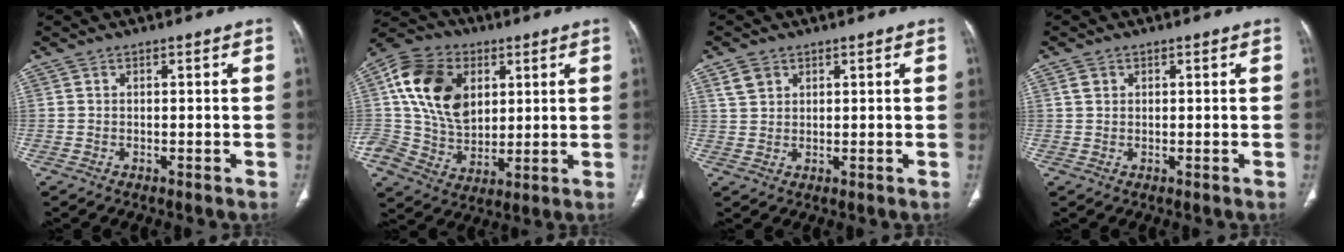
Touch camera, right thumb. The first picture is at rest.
{"total": 16.9, "force": [4.7, 12.4, 10.4], "torque": [-0.171, -0.002, 0.085]}
{"total": 3.3, "force": [1.8, 2.4, 1.3], "torque": [-0.020, -0.005, 0.041]}
{"total": 1.6, "force": [0.7, 1.3, 0.8], "torque": [-0.007, -0.001, 0.015]}